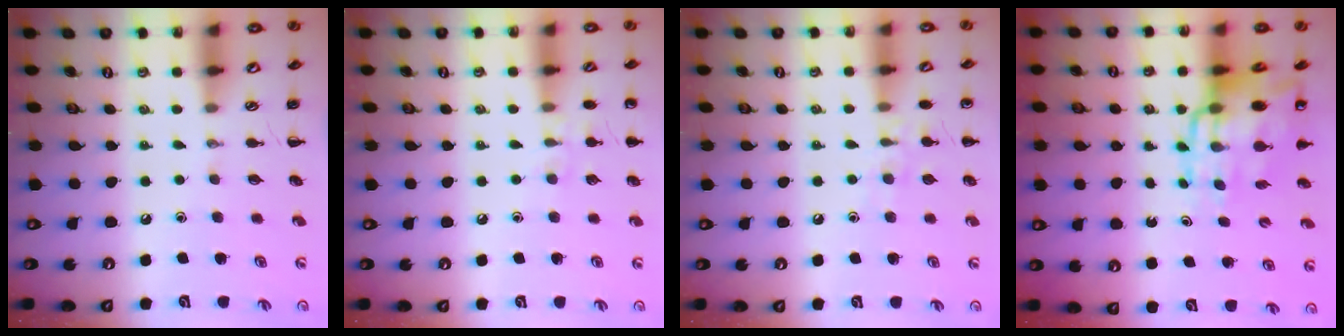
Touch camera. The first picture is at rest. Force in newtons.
{"total": 6.6, "press": 6.3, "slide": 1.9}
{"total": 7.7, "press": 7.5, "slide": 1.9}
{"total": 16.0, "press": 15.4, "slide": 4.2}